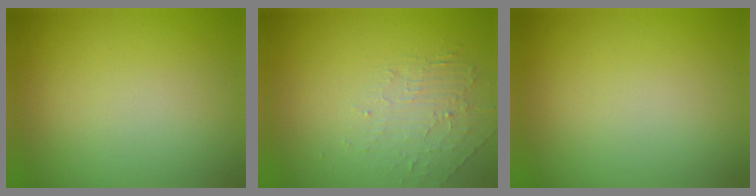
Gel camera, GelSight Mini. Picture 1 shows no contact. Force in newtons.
{"total": 2.0, "press": 0.9, "slide": 1.8}
{"total": 0.0}